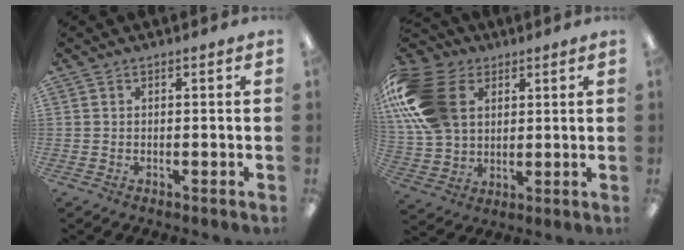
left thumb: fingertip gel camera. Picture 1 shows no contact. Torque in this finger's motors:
{"motor_torque": [2.04, 2.97, 1.43, -1.34, 0.60]}